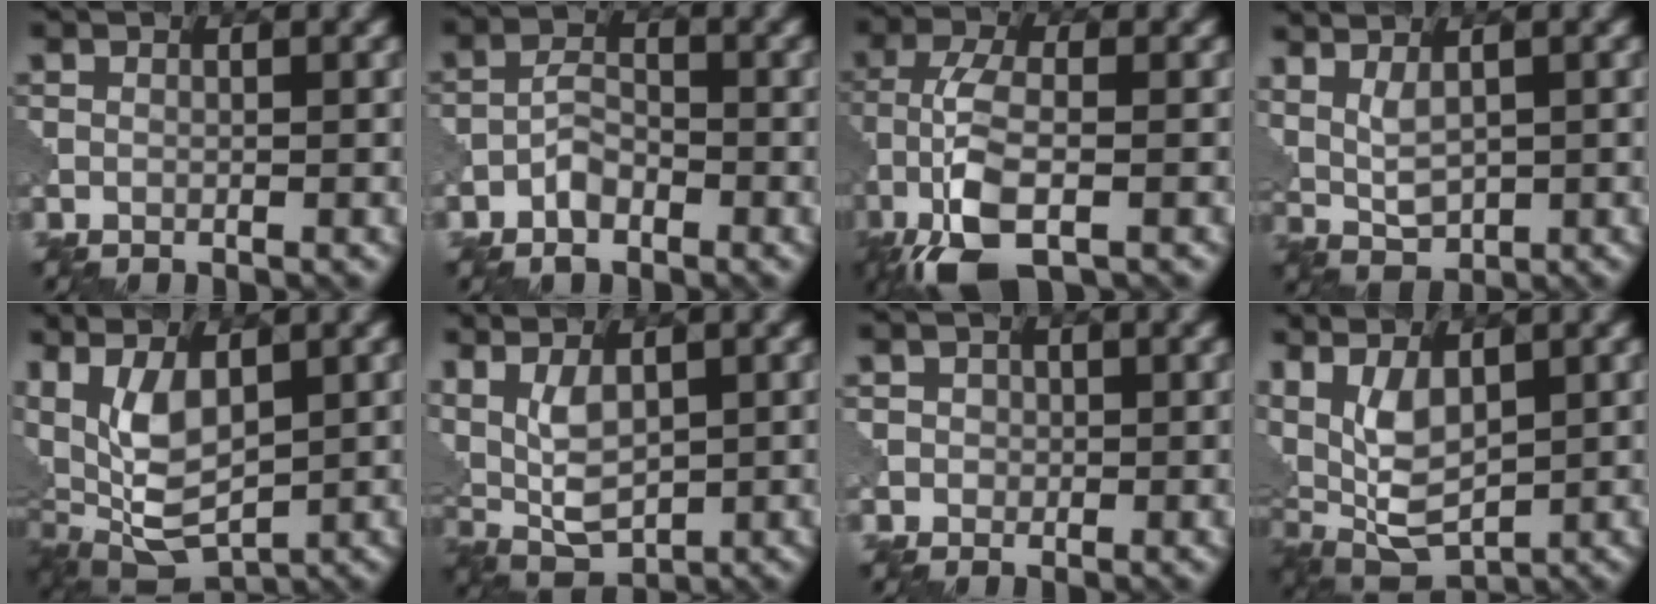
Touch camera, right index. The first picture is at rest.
{"total": 2.9, "force": [-1.7, 1.6, 1.7], "torque": [-0.028, 0.006, -0.038]}
{"total": 7.3, "force": [-3.9, 2.4, 5.7], "torque": [-0.126, -0.001, -0.083]}
{"total": 3.0, "force": [1.4, 1.1, 2.4], "torque": [-0.054, -0.004, 0.036]}
{"total": 8.6, "force": [2.2, 4.0, 7.3], "torque": [-0.159, -0.005, 0.041]}
{"total": 5.0, "force": [1.6, 2.2, 4.2], "torque": [-0.092, -0.002, 0.033]}
{"total": 1.4, "force": [0.1, 1.4, 0.3], "torque": [0.013, -0.002, 0.000]}
{"total": 7.4, "force": [2.5, 3.2, 6.2], "torque": [-0.139, -0.002, 0.049]}